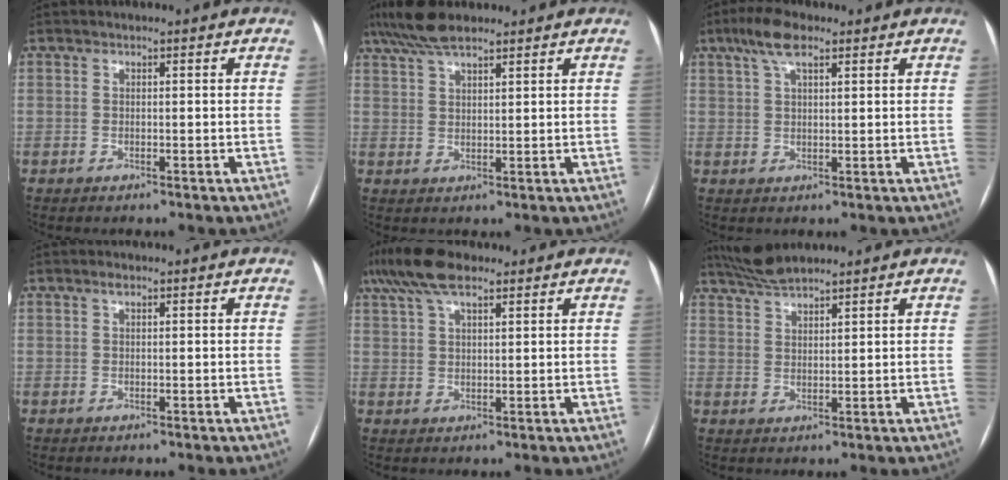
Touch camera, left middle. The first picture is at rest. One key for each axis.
{"total": 6.9, "fx": 5.5, "fy": 1.5, "fz": 3.8, "tx": -0.079, "ty": 0.027, "tz": 0.103}
{"total": 5.6, "fx": 3.5, "fy": 1.7, "fz": 4.1, "tx": -0.089, "ty": 0.021, "tz": 0.064}
{"total": 0.7, "fx": 0.4, "fy": 0.2, "fz": 0.5, "tx": -0.012, "ty": 0.006, "tz": 0.008}
{"total": 9.5, "fx": 6.7, "fy": 3.1, "fz": 6.0, "tx": -0.126, "ty": 0.039, "tz": 0.125}
{"total": 5.3, "fx": 4.9, "fy": 0.5, "fz": 1.9, "tx": -0.046, "ty": 0.018, "tz": 0.099}